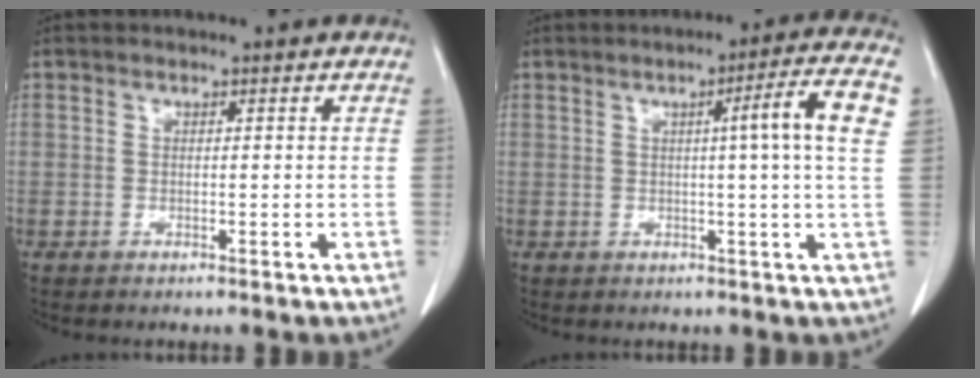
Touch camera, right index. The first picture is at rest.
{"total": 8.0, "force": [1.6, -1.4, 7.7], "torque": [-0.107, 0.006, 0.022]}